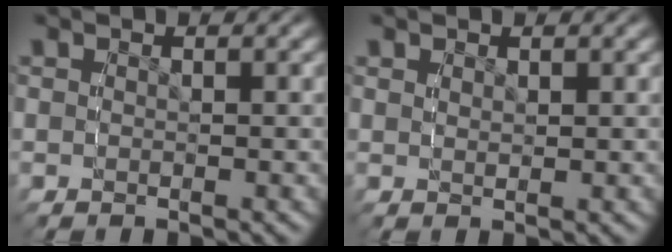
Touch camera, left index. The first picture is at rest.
{"total": 0.8, "force": [0.8, 0.0, 0.0], "torque": [-0.001, 0.000, 0.016]}